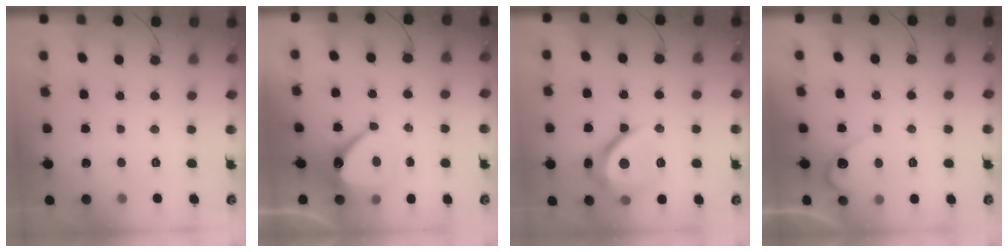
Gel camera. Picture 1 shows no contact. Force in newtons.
{"total": 9.2, "press": 9.2, "slide": 0.3}
{"total": 10.8, "press": 10.8, "slide": 0.6}
{"total": 5.5, "press": 5.5, "slide": 0.3}